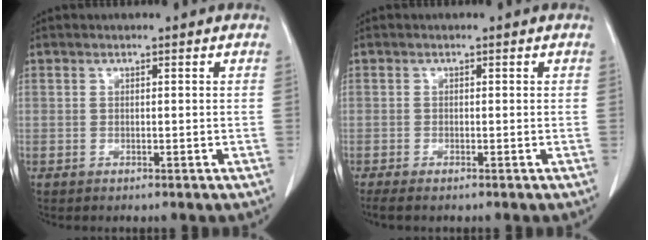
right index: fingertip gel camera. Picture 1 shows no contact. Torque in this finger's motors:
{"motor_torque": [-0.02, -0.03, 0.08, 0.02]}